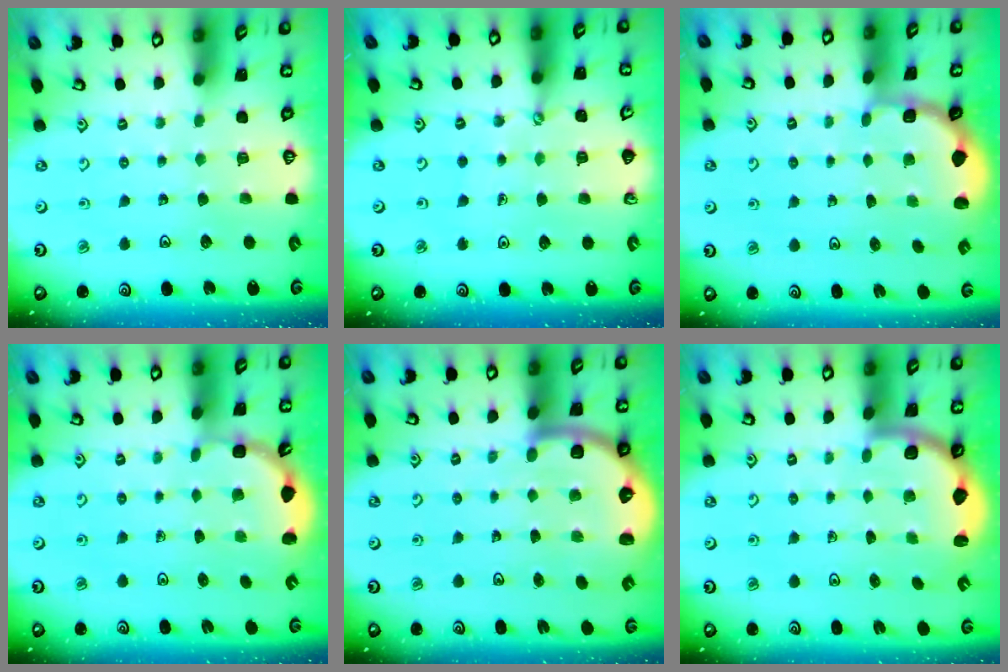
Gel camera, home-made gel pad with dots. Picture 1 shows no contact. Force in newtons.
{"total": 1.4, "press": 1.3, "slide": 0.1}
{"total": 1.9, "press": 1.8, "slide": 0.7}
{"total": 3.2, "press": 2.9, "slide": 1.4}
{"total": 5.4, "press": 5.0, "slide": 2.0}
{"total": 2.6, "press": 2.5, "slide": 0.6}